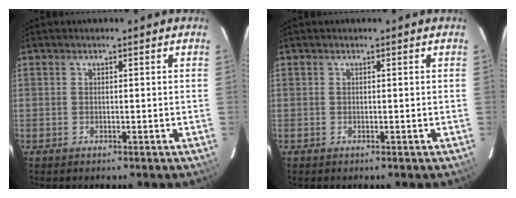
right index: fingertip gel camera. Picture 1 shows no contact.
{"total": 0.0}